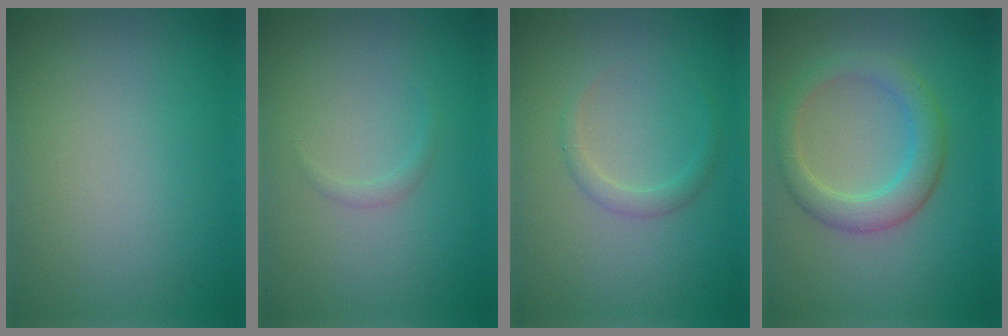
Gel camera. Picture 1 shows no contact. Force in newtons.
{"total": 0.7, "press": 0.7, "slide": 0.0}
{"total": 1.3, "press": 1.3, "slide": 0.0}
{"total": 3.7, "press": 3.7, "slide": 0.5}